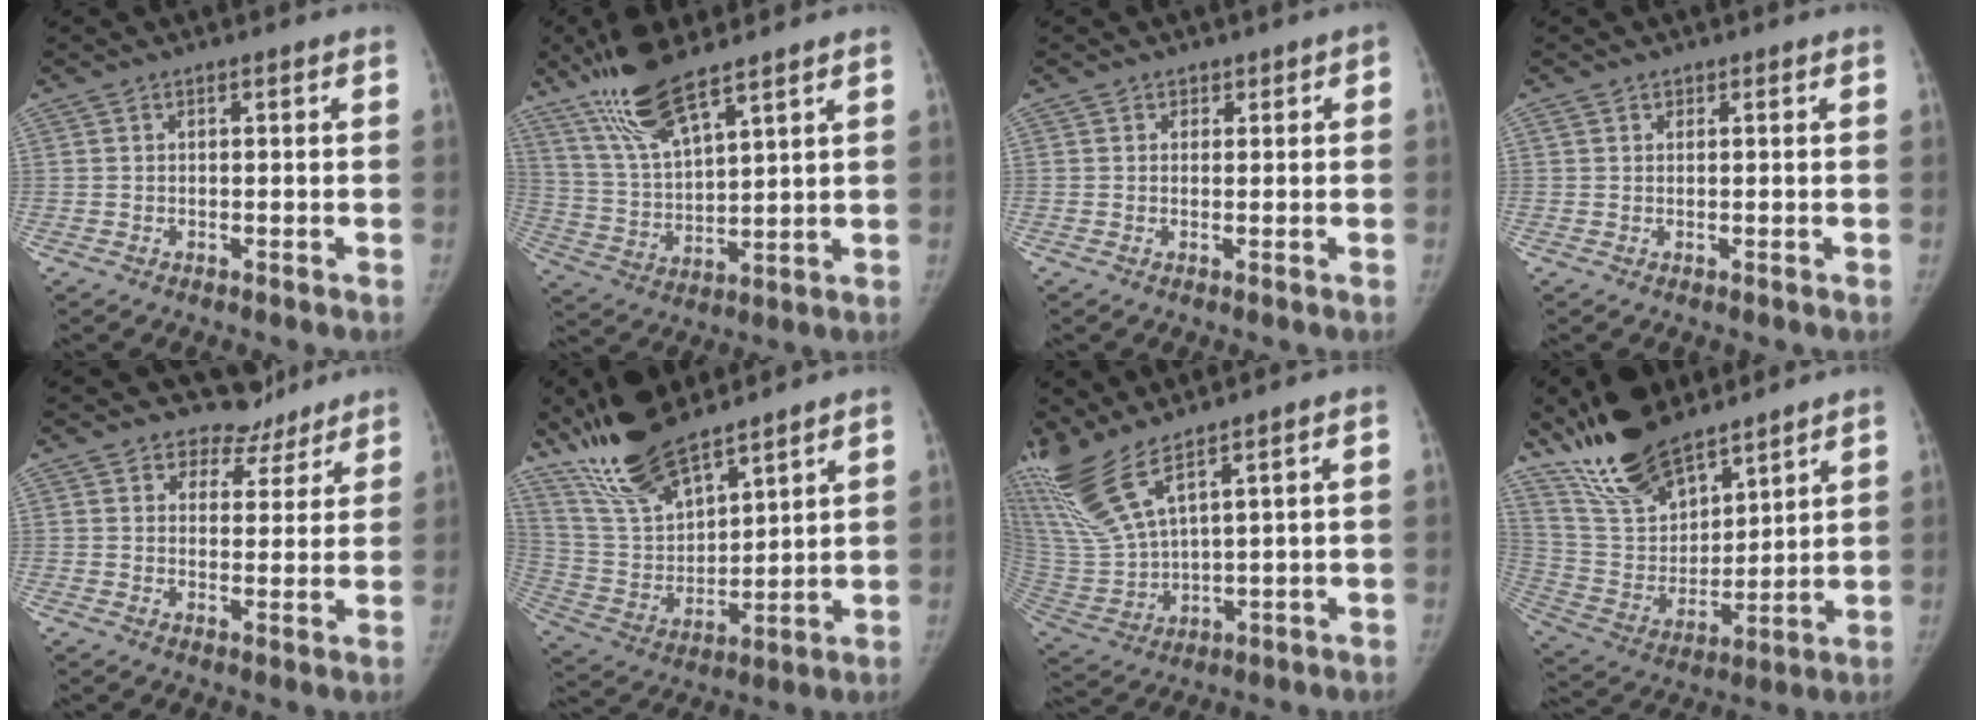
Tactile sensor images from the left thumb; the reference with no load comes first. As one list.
[{"total": 13.2, "force": [9.6, 2.7, 8.6], "torque": [-0.167, -0.042, 0.200]}, {"total": 1.3, "force": [0.5, 1.2, 0.2], "torque": [0.019, 0.001, -0.001]}, {"total": 0.7, "force": [0.5, 0.5, 0.0], "torque": [0.003, -0.002, 0.010]}, {"total": 6.5, "force": [5.6, 3.2, -0.4], "torque": [0.032, -0.047, 0.078]}, {"total": 17.2, "force": [13.8, 5.2, 8.8], "torque": [-0.144, -0.064, 0.275]}, {"total": 13.5, "force": [9.6, 2.8, 9.0], "torque": [-0.212, -0.047, 0.213]}, {"total": 18.9, "force": [14.7, 7.5, 9.1], "torque": [-0.131, -0.068, 0.283]}]